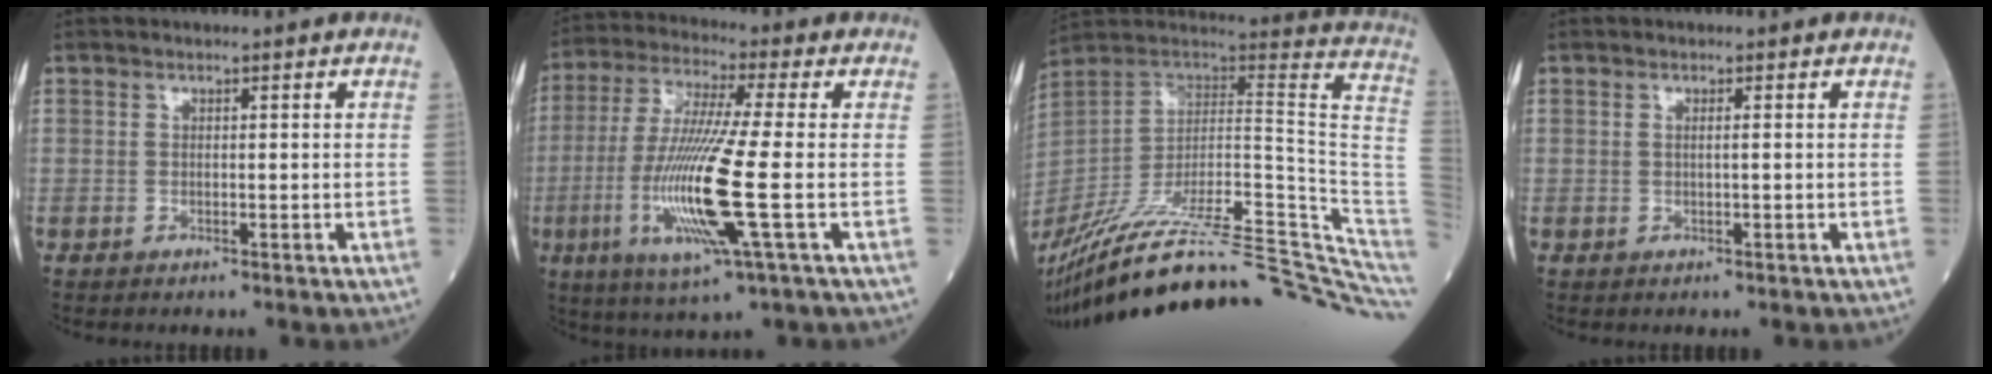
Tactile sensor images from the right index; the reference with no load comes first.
{"total": 15.2, "force": [-3.3, -0.1, 14.8], "torque": [-0.314, -0.018, -0.068]}
{"total": 38.1, "force": [-31.1, 4.8, 21.4], "torque": [-0.245, -0.035, -0.444]}
{"total": 0.7, "force": [0.1, -0.1, 0.7], "torque": [-0.015, 0.000, 0.000]}